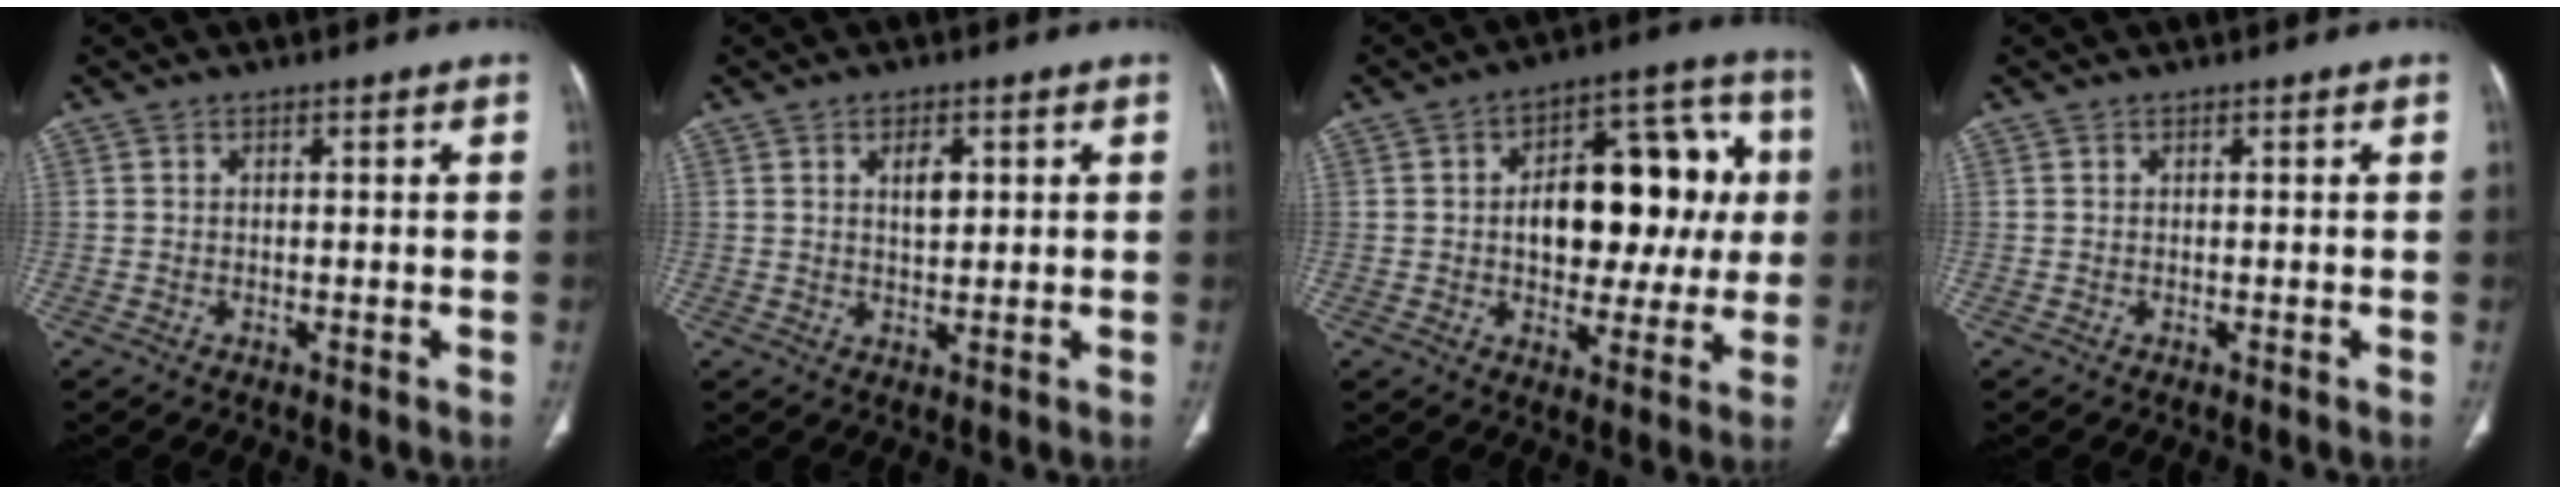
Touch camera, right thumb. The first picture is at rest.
{"total": 3.6, "force": [1.2, 1.8, 2.8], "torque": [-0.038, -0.007, 0.021]}
{"total": 19.7, "force": [1.7, 11.5, 15.9], "torque": [-0.173, 0.034, 0.027]}
{"total": 0.0}